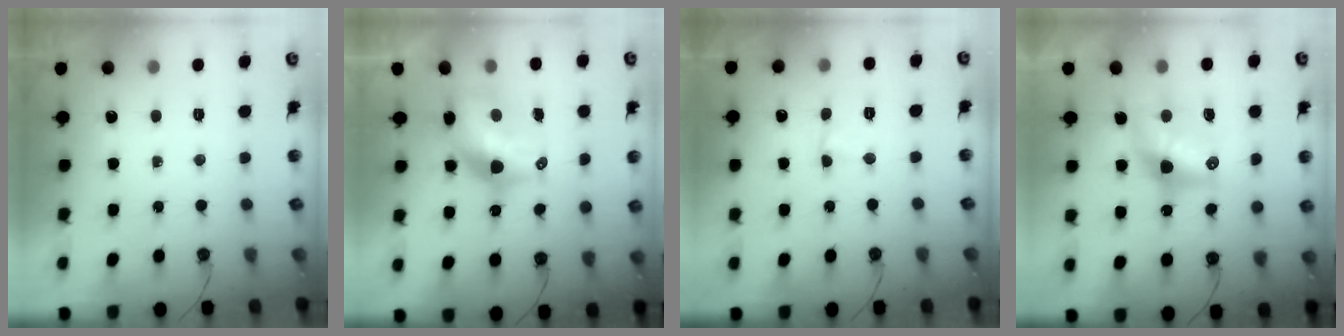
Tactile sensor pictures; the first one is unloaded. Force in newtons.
{"total": 11.4, "press": 11.3, "slide": 0.9}
{"total": 1.7, "press": 1.6, "slide": 0.4}
{"total": 11.1, "press": 11.1, "slide": 0.8}